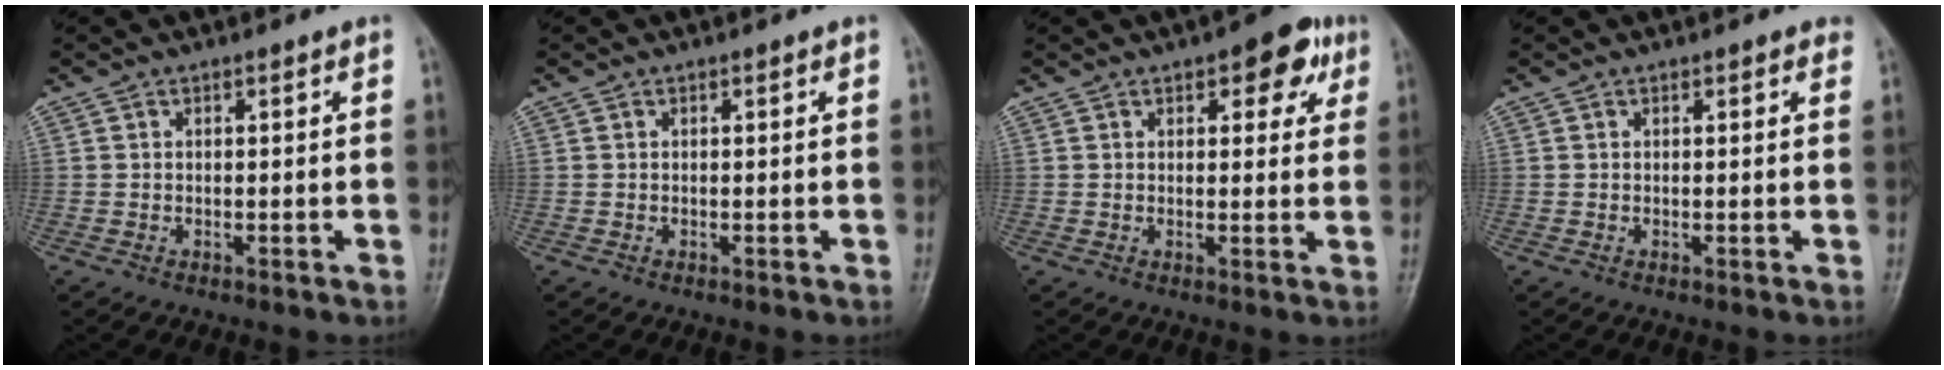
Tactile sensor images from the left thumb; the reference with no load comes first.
{"total": 0.0}
{"total": 7.4, "force": [3.7, 3.7, 5.3], "torque": [-0.030, -0.007, 0.036]}
{"total": 1.1, "force": [0.7, 0.5, 0.7], "torque": [-0.005, -0.001, 0.004]}